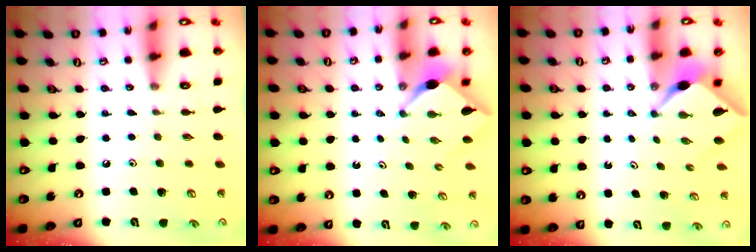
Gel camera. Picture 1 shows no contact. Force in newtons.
{"total": 2.6, "press": 2.6, "slide": 0.3}
{"total": 2.6, "press": 2.6, "slide": 0.2}